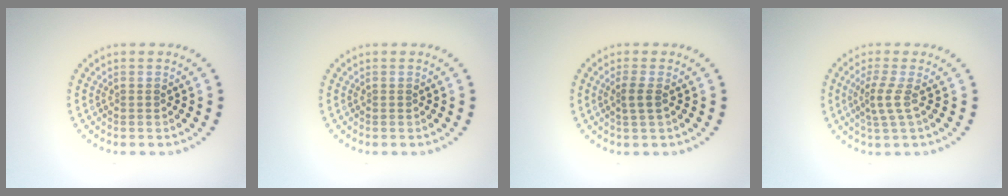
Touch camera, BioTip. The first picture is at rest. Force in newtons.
{"total": 0.0}
{"total": 1.5, "press": 1.2, "slide": 0.9}
{"total": 2.2, "press": 1.4, "slide": 1.7}